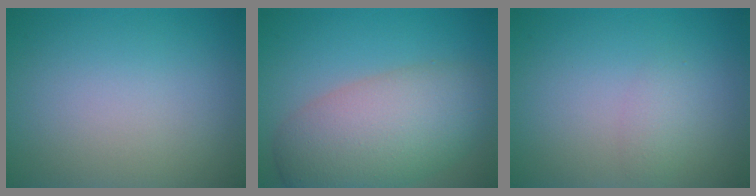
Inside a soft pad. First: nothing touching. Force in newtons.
{"total": 8.3, "press": 8.3, "slide": 0.5}
{"total": 1.2, "press": 1.2, "slide": 0.1}